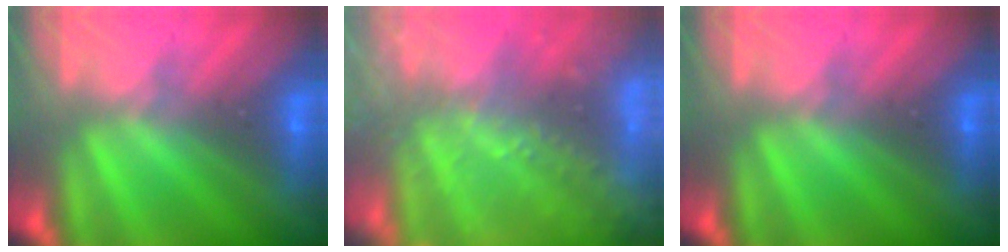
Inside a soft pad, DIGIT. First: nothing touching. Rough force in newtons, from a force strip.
{"total": 9.1}
{"total": 0.0}